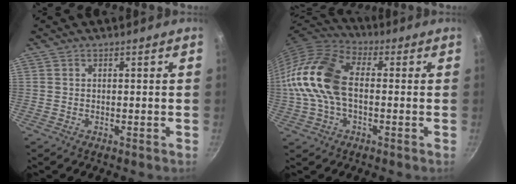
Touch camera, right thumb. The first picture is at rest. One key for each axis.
{"total": 15.9, "fx": -0.2, "fy": 9.9, "fz": 12.4, "tx": -0.233, "ty": 0.035, "tz": -0.022}